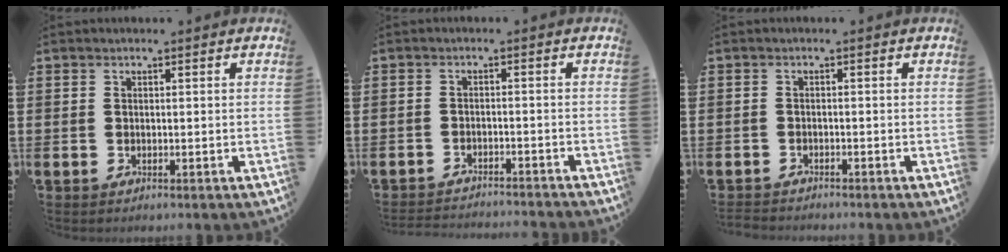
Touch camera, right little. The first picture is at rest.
{"total": 2.1, "force": [-2.1, -0.2, -0.1], "torque": [-0.002, 0.003, -0.044]}
{"total": 1.1, "force": [-1.1, 0.1, 0.0], "torque": [-0.003, -0.001, -0.023]}